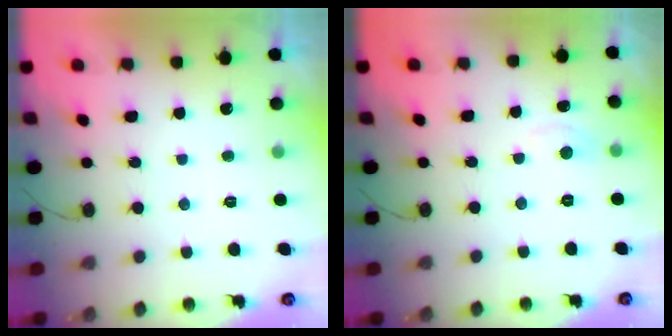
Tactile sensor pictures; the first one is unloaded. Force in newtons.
{"total": 2.6, "press": 2.6, "slide": 0.3}